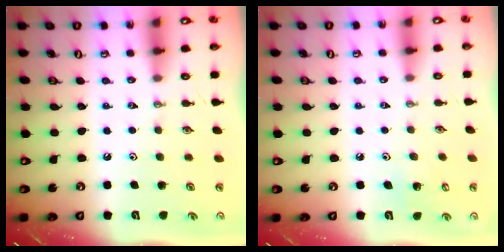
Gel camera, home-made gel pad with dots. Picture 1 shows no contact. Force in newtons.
{"total": 5.5, "press": 5.5, "slide": 0.4}